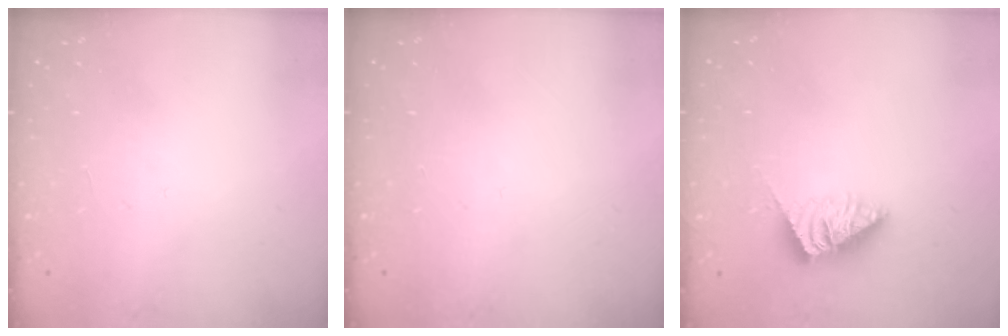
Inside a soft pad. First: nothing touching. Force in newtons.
{"total": 0.0}
{"total": 2.5, "press": 2.4, "slide": 0.6}